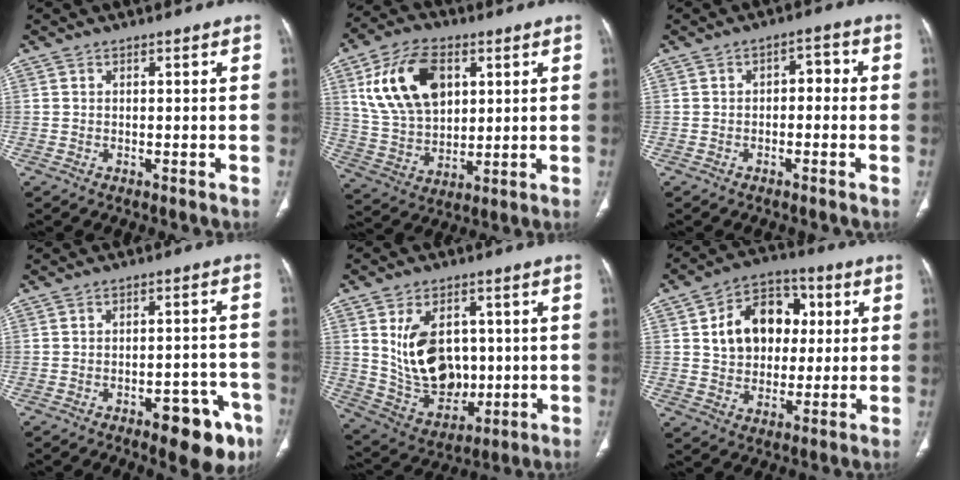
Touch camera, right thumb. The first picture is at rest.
{"total": 17.2, "force": [5.9, 10.9, 12.0], "torque": [-0.198, -0.011, 0.119]}
{"total": 3.6, "force": [-0.4, 2.3, 2.8], "torque": [-0.025, 0.022, -0.015]}
{"total": 11.7, "force": [-6.2, 5.0, 8.5], "torque": [-0.076, 0.033, -0.074]}
{"total": 15.1, "force": [2.0, 10.8, 10.5], "torque": [-0.138, -0.008, 0.060]}
{"total": 14.5, "force": [2.9, 10.9, 9.2], "torque": [-0.106, 0.010, 0.045]}